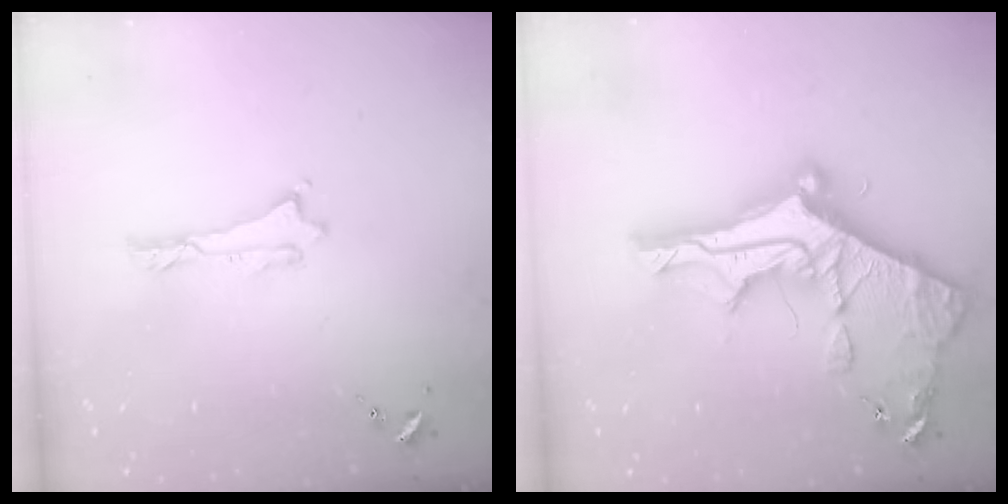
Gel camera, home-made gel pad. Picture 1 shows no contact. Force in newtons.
{"total": 12.4, "press": 12.3, "slide": 1.4}